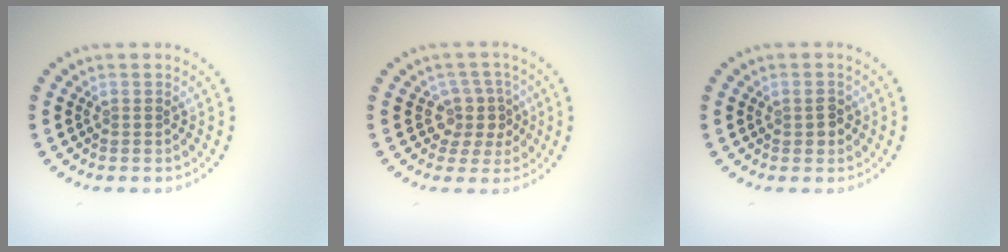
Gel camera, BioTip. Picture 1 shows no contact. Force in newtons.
{"total": 2.9, "press": 2.4, "slide": 1.7}
{"total": 1.4, "press": 1.4, "slide": 0.2}